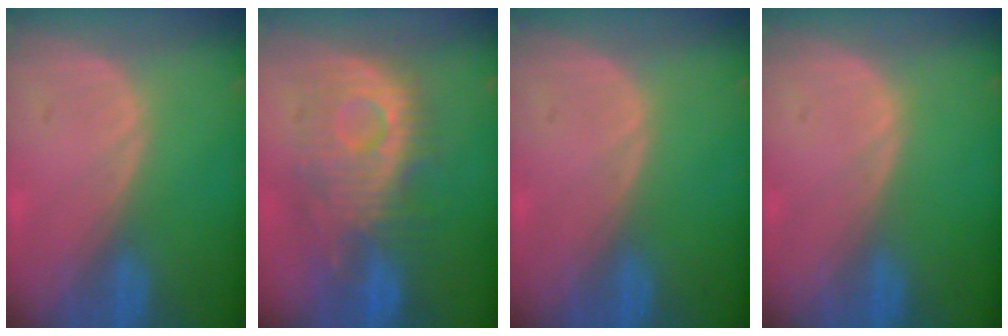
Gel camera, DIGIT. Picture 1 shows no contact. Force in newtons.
{"total": 10.2, "press": 9.9, "slide": 2.6}
{"total": 0.0}
{"total": 0.0}